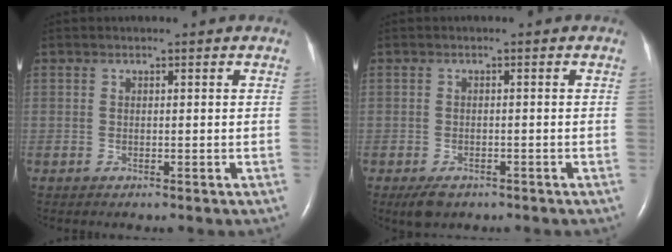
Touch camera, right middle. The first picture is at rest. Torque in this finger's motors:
{"motor_torque": [0.27, -0.31, 0.03, 0.01]}